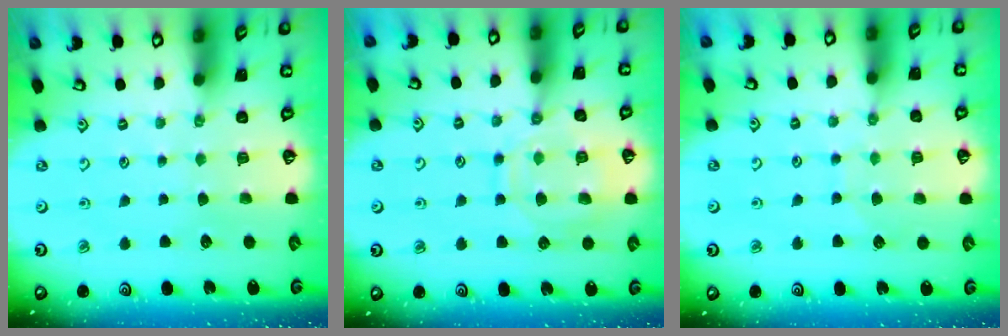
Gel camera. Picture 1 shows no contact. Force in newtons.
{"total": 12.8, "press": 12.7, "slide": 1.2}
{"total": 6.2, "press": 6.2, "slide": 0.5}